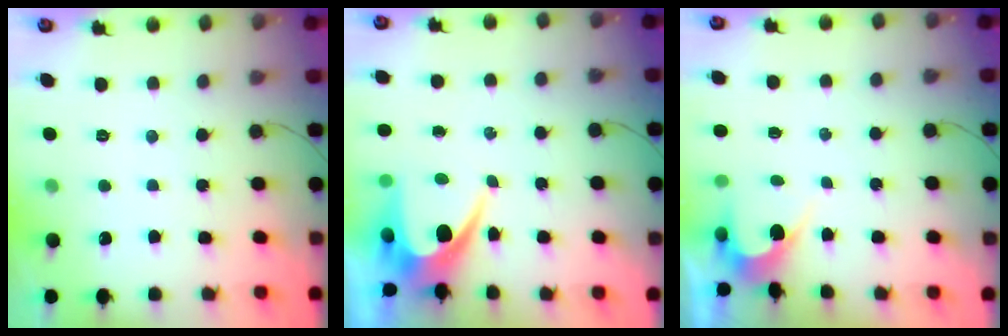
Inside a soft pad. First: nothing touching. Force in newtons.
{"total": 7.0, "press": 6.9, "slide": 0.6}
{"total": 2.4, "press": 2.4, "slide": 0.1}